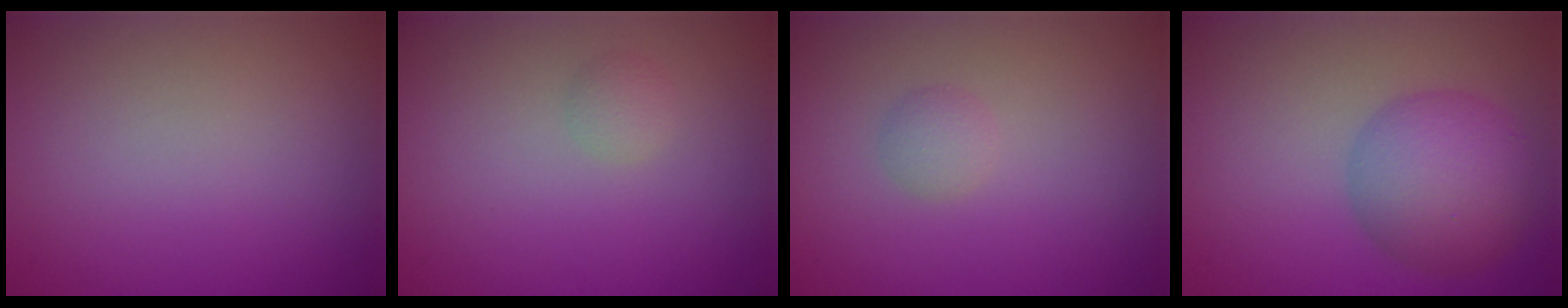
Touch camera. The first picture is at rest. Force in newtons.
{"total": 1.1, "press": 1.1, "slide": 0.0}
{"total": 1.1, "press": 1.1, "slide": 0.0}
{"total": 6.1, "press": 6.1, "slide": 0.2}